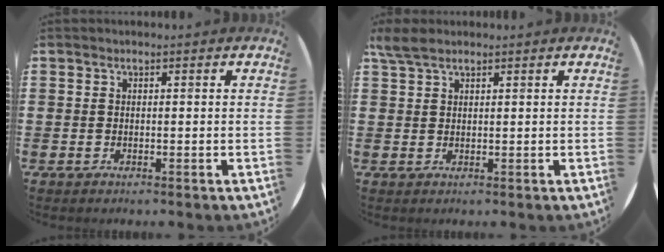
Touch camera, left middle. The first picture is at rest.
{"total": 2.7, "force": [2.1, 0.9, 1.4], "torque": [-0.026, 0.001, 0.037]}